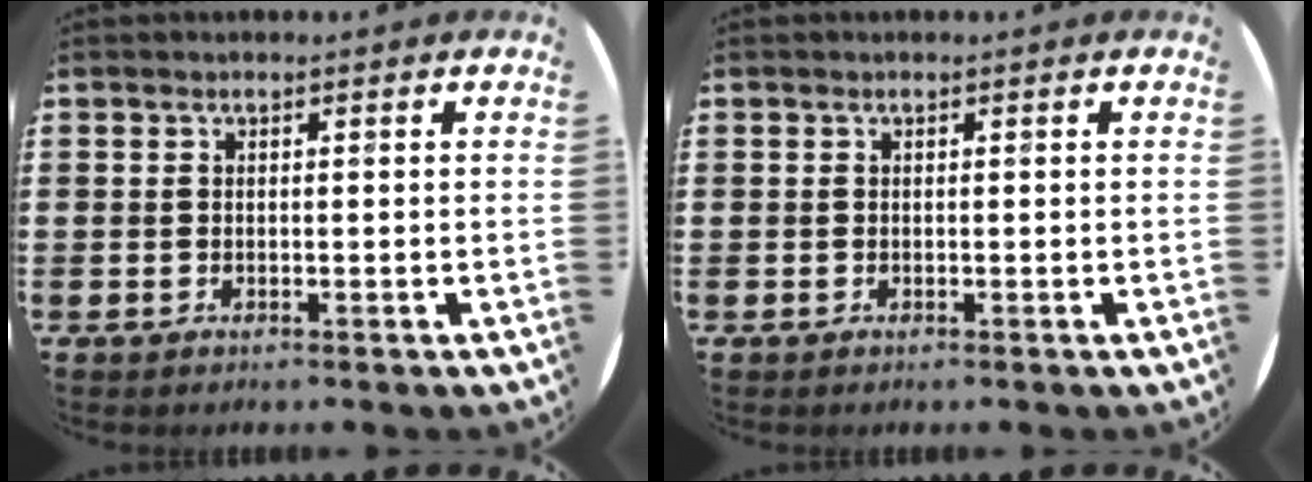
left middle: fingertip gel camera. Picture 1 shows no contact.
{"total": 0.0}